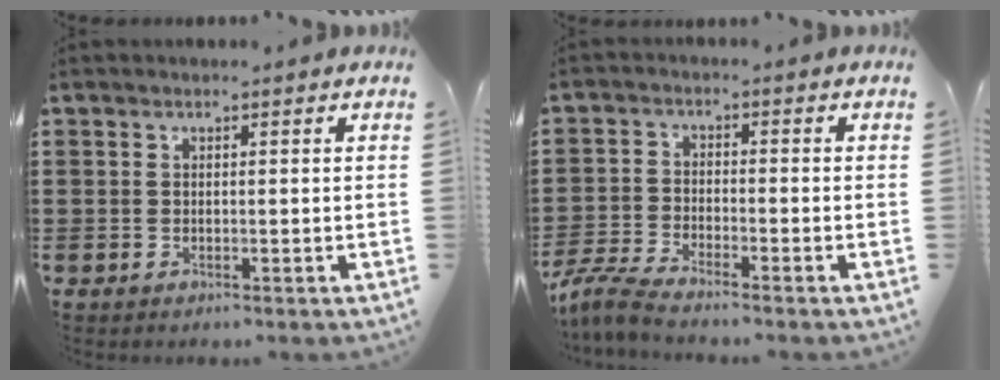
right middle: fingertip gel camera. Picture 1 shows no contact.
{"total": 4.3, "force": [-3.9, 0.1, 1.9], "torque": [-0.069, -0.018, -0.085]}